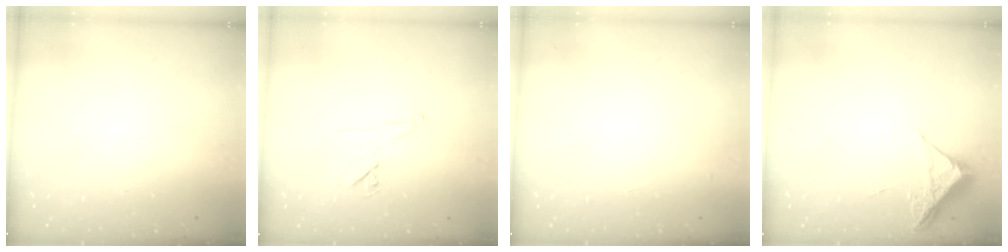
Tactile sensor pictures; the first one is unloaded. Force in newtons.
{"total": 8.9, "press": 8.9, "slide": 1.1}
{"total": 2.9, "press": 2.9, "slide": 0.1}
{"total": 5.2, "press": 5.1, "slide": 0.3}